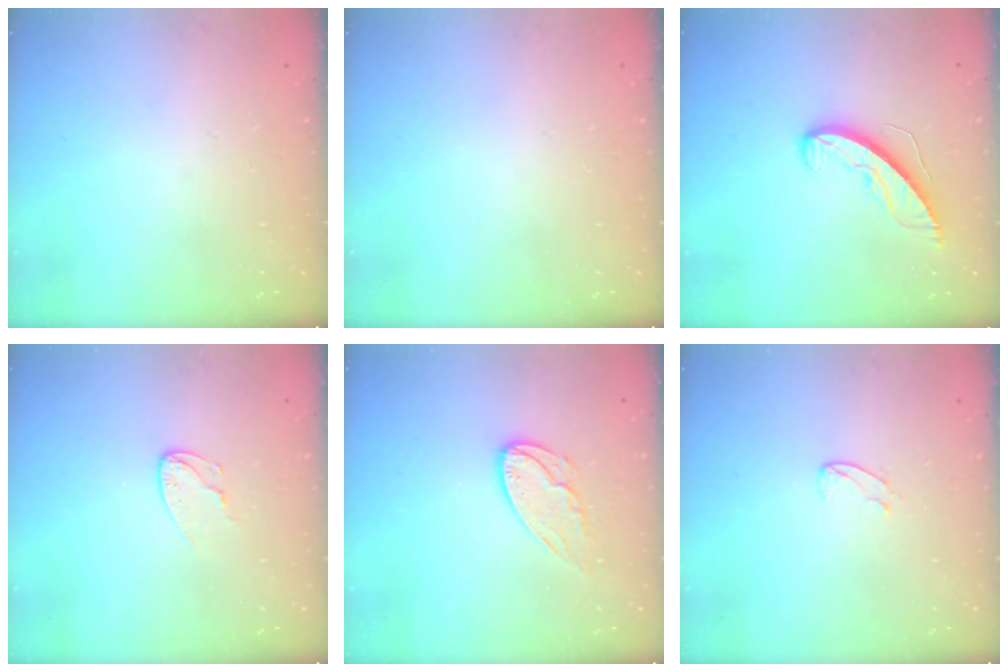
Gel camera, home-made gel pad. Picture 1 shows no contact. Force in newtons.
{"total": 0.0}
{"total": 8.8, "press": 8.7, "slide": 1.1}
{"total": 6.3, "press": 6.2, "slide": 0.6}
{"total": 9.8, "press": 9.7, "slide": 0.8}
{"total": 3.4, "press": 3.4, "slide": 0.3}